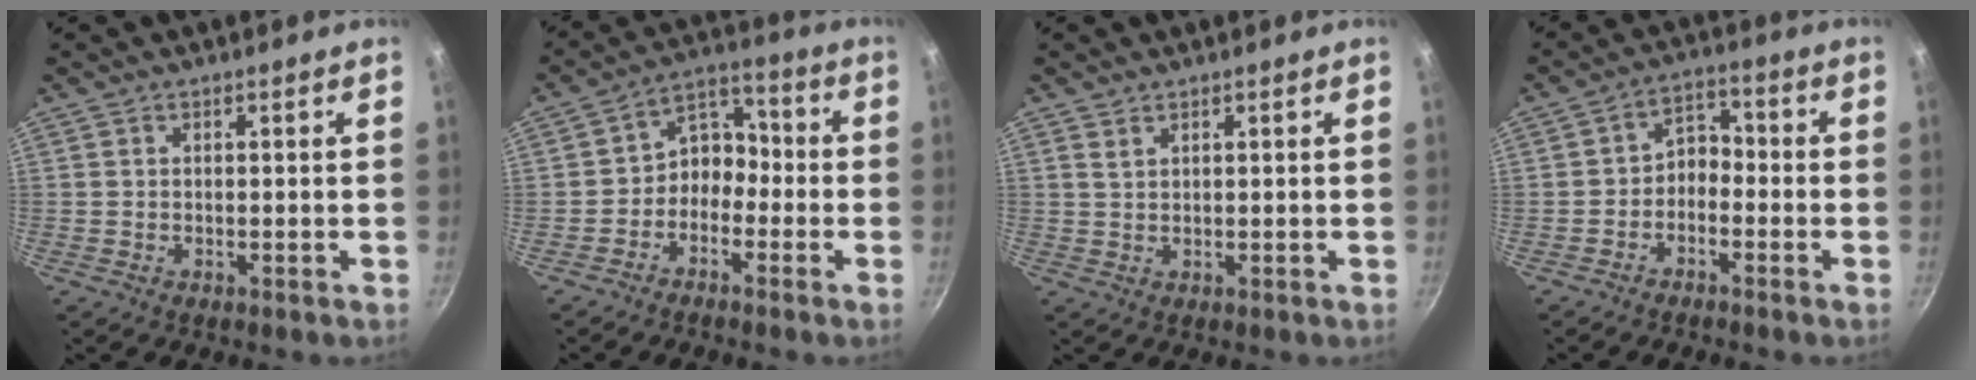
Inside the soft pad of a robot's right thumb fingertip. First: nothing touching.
{"total": 7.0, "force": [-2.5, 5.4, 3.6], "torque": [-0.020, 0.049, -0.060]}
{"total": 1.5, "force": [1.1, 0.8, 0.8], "torque": [-0.013, -0.005, 0.021]}
{"total": 4.5, "force": [-1.9, 3.1, 2.6], "torque": [-0.021, 0.037, -0.041]}